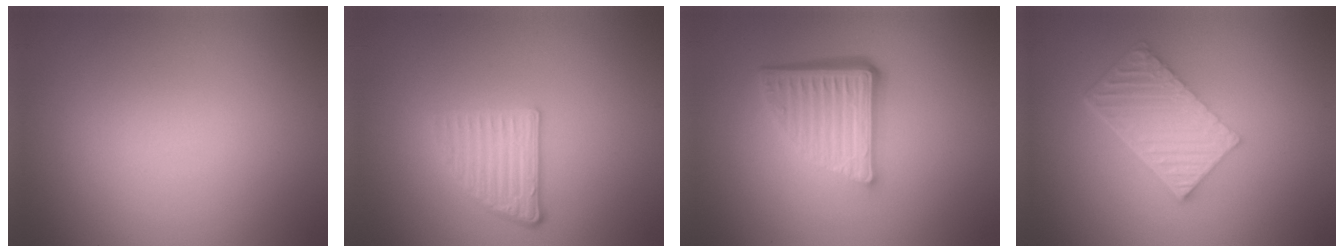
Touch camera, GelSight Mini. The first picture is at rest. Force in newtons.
{"total": 3.0, "press": 2.3, "slide": 1.8}
{"total": 5.6, "press": 3.8, "slide": 4.2}
{"total": 6.2, "press": 4.2, "slide": 4.5}